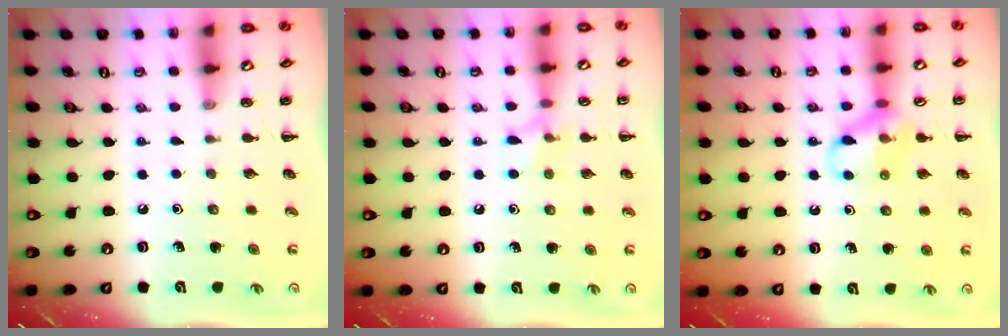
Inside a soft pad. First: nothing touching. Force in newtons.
{"total": 6.4, "press": 6.3, "slide": 1.5}
{"total": 11.2, "press": 11.1, "slide": 1.0}